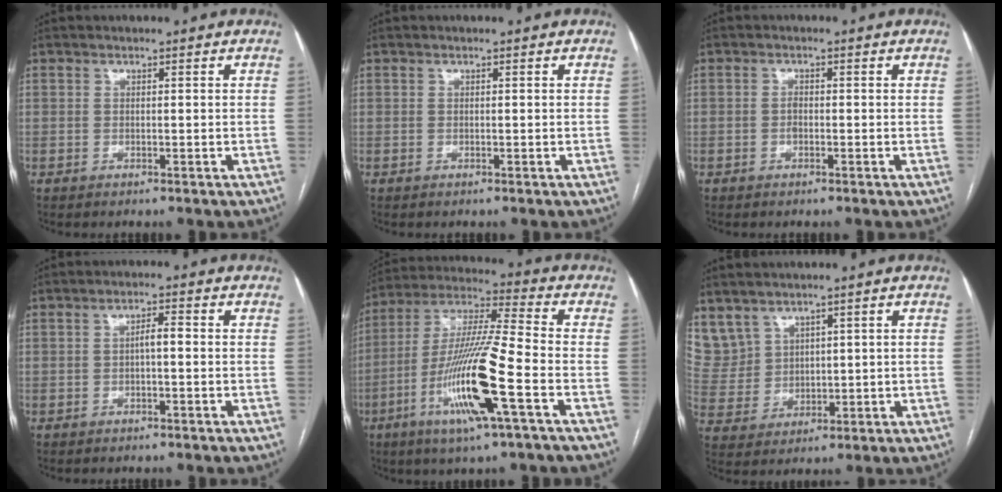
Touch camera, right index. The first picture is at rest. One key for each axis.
{"total": 0.0}
{"total": 1.0, "fx": -0.3, "fy": 0.6, "fz": 0.8, "tx": -0.014, "ty": 0.003, "tz": -0.007}
{"total": 2.2, "fx": -0.2, "fy": 0.5, "fz": 2.1, "tx": -0.035, "ty": 0.006, "tz": -0.003}
{"total": 16.6, "fx": -6.1, "fy": 0.2, "fz": 15.5, "tx": -0.310, "ty": -0.013, "tz": -0.116}
{"total": 8.8, "fx": 5.8, "fy": 6.4, "fz": 1.6, "tx": -0.057, "ty": 0.026, "tz": 0.144}